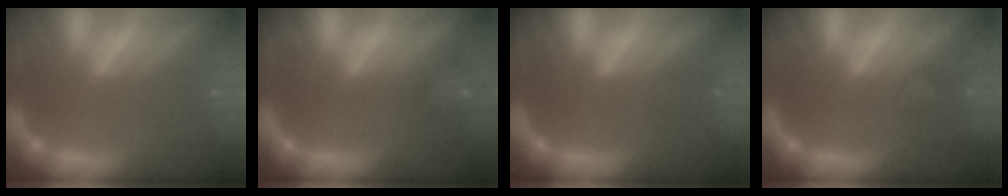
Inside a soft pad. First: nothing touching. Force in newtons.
{"total": 2.9}
{"total": 0.9}
{"total": 1.4}